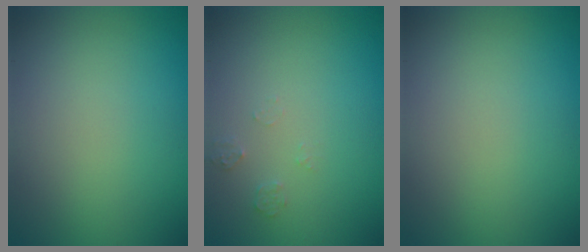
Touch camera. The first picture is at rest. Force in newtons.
{"total": 1.1, "press": 1.1, "slide": 0.1}
{"total": 0.0}